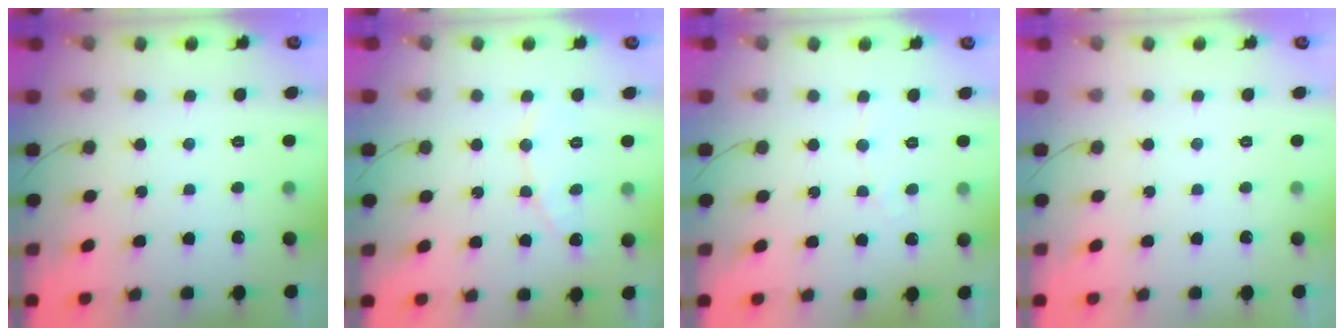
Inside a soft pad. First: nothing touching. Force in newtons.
{"total": 7.0, "press": 7.0, "slide": 0.7}
{"total": 2.5, "press": 2.5, "slide": 0.2}
{"total": 0.0}